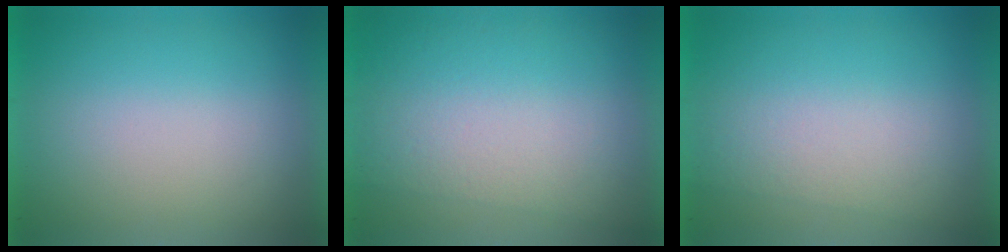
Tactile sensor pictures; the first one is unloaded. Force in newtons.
{"total": 2.8}
{"total": 2.0}